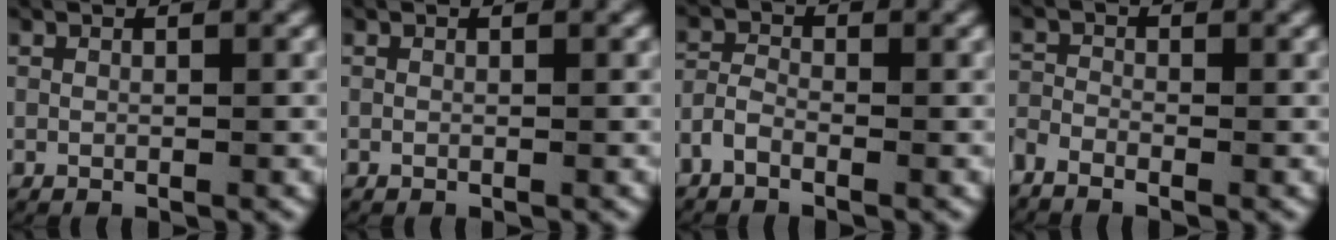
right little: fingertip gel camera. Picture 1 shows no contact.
{"total": 0.0}
{"total": 2.0, "force": [-1.3, 1.3, 1.0], "torque": [-0.031, -0.003, -0.028]}
{"total": 2.2, "force": [-1.6, 1.3, 0.7], "torque": [-0.027, -0.009, -0.033]}